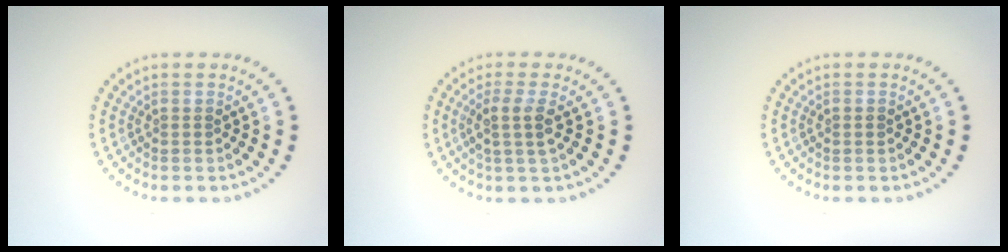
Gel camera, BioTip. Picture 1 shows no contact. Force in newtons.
{"total": 2.3, "press": 1.9, "slide": 1.3}
{"total": 0.8, "press": 0.7, "slide": 0.1}